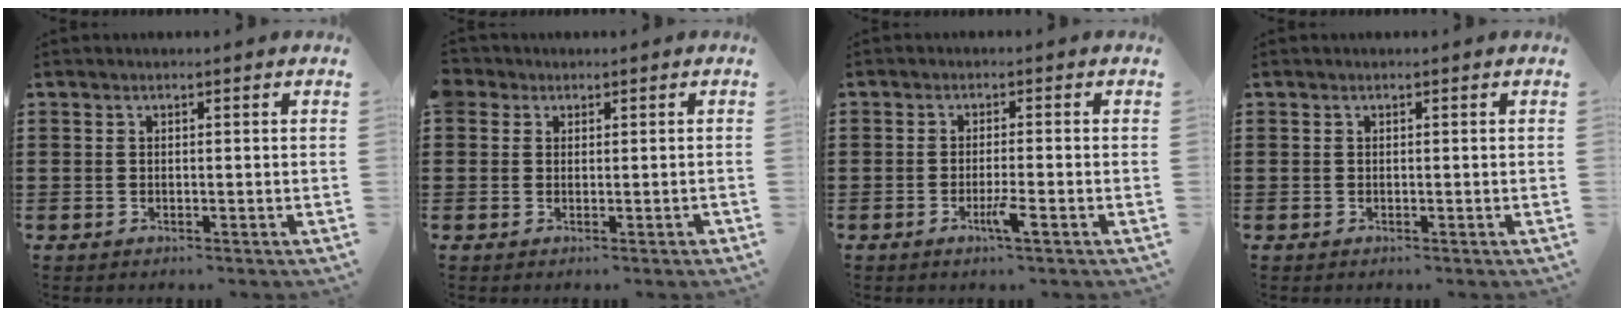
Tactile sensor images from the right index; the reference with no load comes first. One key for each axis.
{"total": 1.6, "fx": 0.6, "fy": 1.5, "fz": 0.0, "tx": -0.008, "ty": 0.007, "tz": 0.010}
{"total": 3.1, "fx": -1.6, "fy": 0.0, "fz": 2.7, "tx": -0.050, "ty": -0.009, "tz": -0.030}
{"total": 0.0}